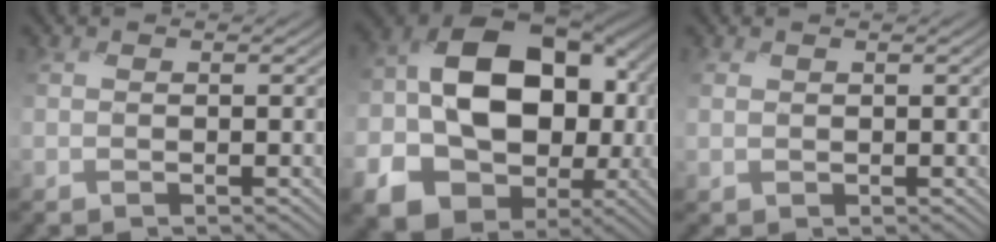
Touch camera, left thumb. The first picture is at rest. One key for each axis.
{"total": 18.2, "fx": -2.5, "fy": 14.2, "fz": 11.2, "tx": -0.211, "ty": -0.044, "tz": -0.020}
{"total": 0.8, "fx": 0.4, "fy": 0.5, "fz": -0.3, "tx": -0.006, "ty": -0.002, "tz": 0.005}